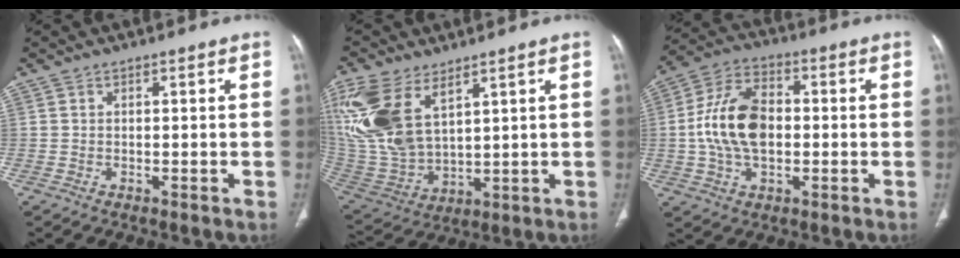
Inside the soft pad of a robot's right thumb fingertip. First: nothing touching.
{"total": 19.0, "force": [9.2, 10.2, 13.1], "torque": [-0.293, -0.028, 0.199]}
{"total": 13.7, "force": [-0.3, 8.3, 10.9], "torque": [-0.207, 0.024, -0.009]}